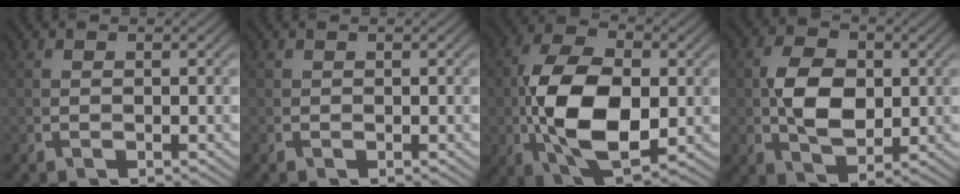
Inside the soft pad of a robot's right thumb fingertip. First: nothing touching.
{"total": 0.0}
{"total": 12.3, "force": [-0.8, 7.8, 9.6], "torque": [-0.219, -0.059, 0.017]}
{"total": 6.4, "force": [0.5, 4.3, 4.8], "torque": [-0.091, -0.024, 0.024]}